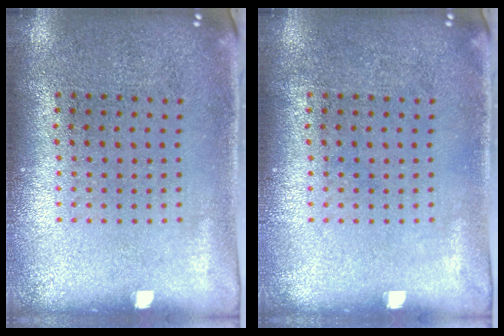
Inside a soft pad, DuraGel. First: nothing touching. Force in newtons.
{"total": 0.0}